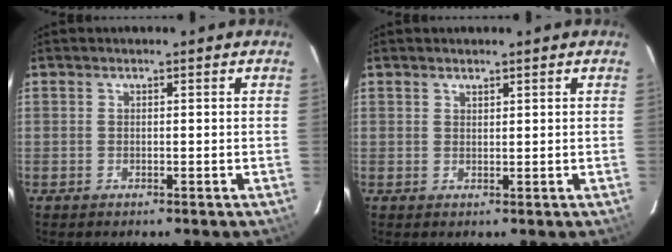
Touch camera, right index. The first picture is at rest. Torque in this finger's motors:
{"motor_torque": [-0.22, 0.11, 0.00, 0.00]}